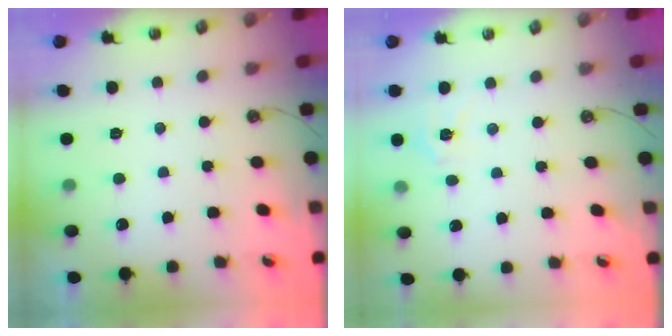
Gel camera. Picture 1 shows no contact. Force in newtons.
{"total": 5.4, "press": 5.3, "slide": 0.6}